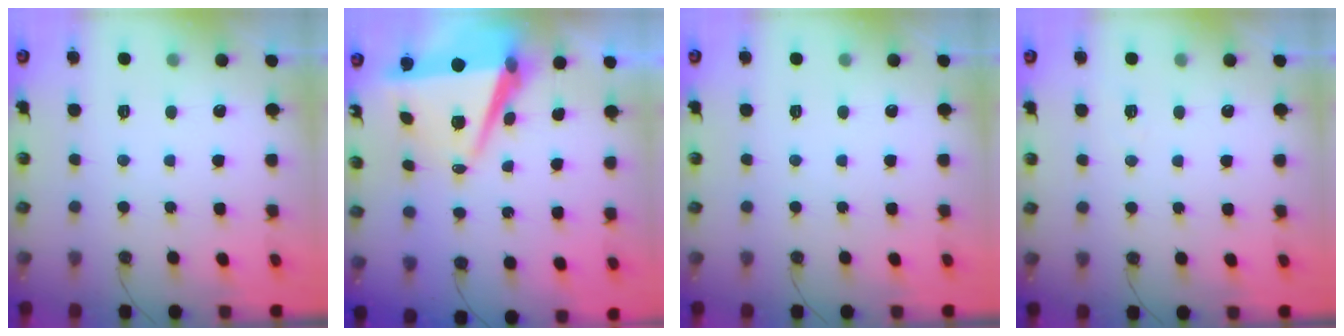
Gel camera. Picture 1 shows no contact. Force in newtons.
{"total": 9.5, "press": 8.6, "slide": 4.0}
{"total": 0.0}
{"total": 4.5, "press": 3.2, "slide": 3.2}